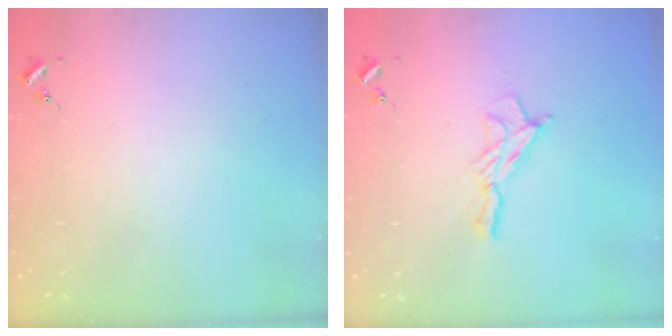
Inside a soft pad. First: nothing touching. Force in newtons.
{"total": 8.7, "press": 8.7, "slide": 0.5}